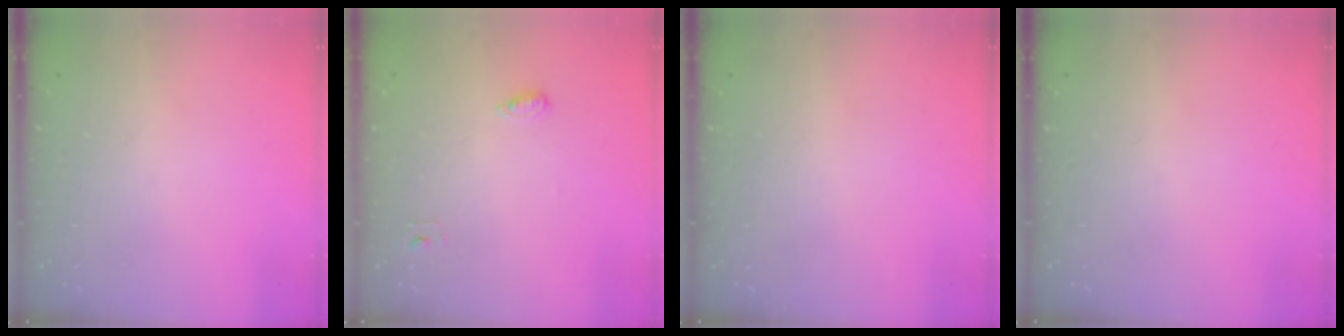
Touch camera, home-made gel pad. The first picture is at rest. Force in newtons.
{"total": 5.4, "press": 5.3, "slide": 1.2}
{"total": 0.0}
{"total": 0.0}